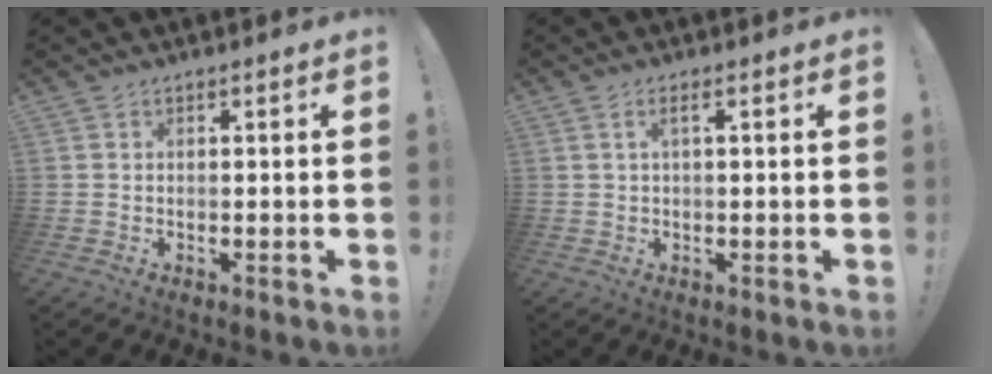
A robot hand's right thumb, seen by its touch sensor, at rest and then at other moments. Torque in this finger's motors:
{"motor_torque": [-0.47, 0.13, -0.24, 0.21, 0.13]}